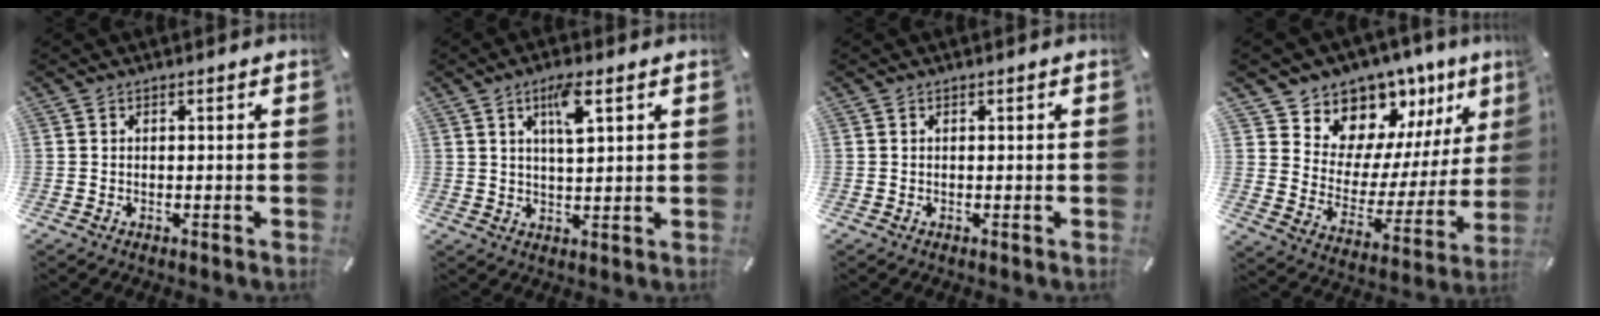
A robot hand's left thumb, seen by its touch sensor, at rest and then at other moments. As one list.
[{"total": 6.0, "force": [3.2, 1.7, 4.8], "torque": [-0.089, -0.001, 0.050]}, {"total": 0.0}, {"total": 10.9, "force": [9.0, 6.1, -0.9], "torque": [0.014, -0.118, 0.160]}]